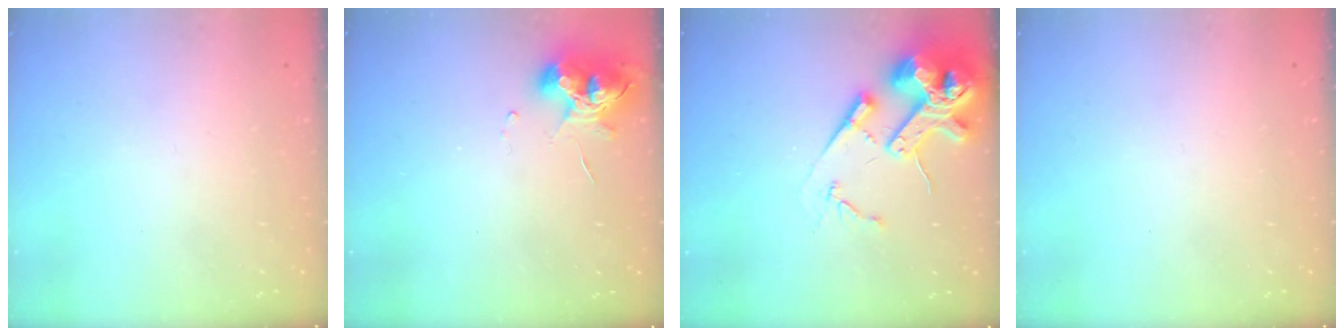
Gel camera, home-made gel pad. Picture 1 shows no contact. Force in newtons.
{"total": 10.7, "press": 10.6, "slide": 1.4}
{"total": 17.6, "press": 17.4, "slide": 2.6}
{"total": 0.0}